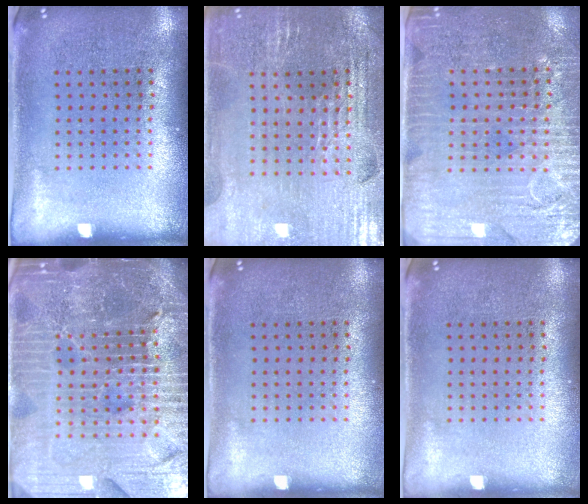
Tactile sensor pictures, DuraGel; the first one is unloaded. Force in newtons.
{"total": 2.9, "press": 2.8, "slide": 0.5}
{"total": 3.6, "press": 3.2, "slide": 1.7}
{"total": 6.9, "press": 6.0, "slide": 3.4}
{"total": 0.0}
{"total": 0.0}